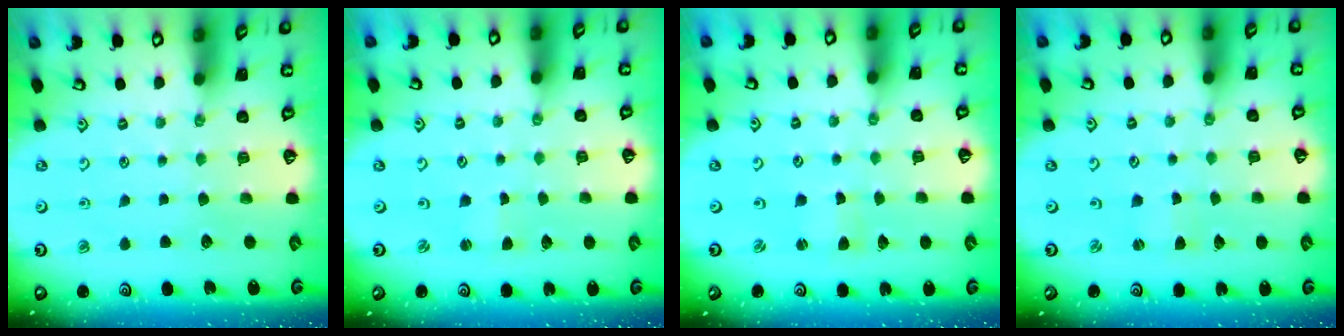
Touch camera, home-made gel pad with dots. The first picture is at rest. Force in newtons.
{"total": 1.1, "press": 1.1, "slide": 0.2}
{"total": 0.9, "press": 0.9, "slide": 0.2}
{"total": 0.9, "press": 0.9, "slide": 0.1}